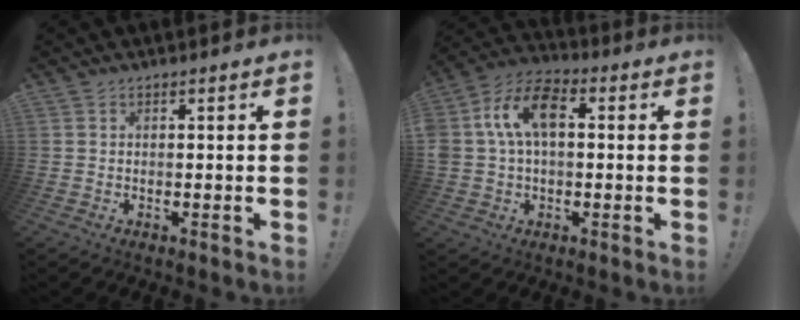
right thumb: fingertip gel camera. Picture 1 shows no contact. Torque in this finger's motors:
{"motor_torque": [1.59, 1.60, 0.66, 0.06, 0.24]}